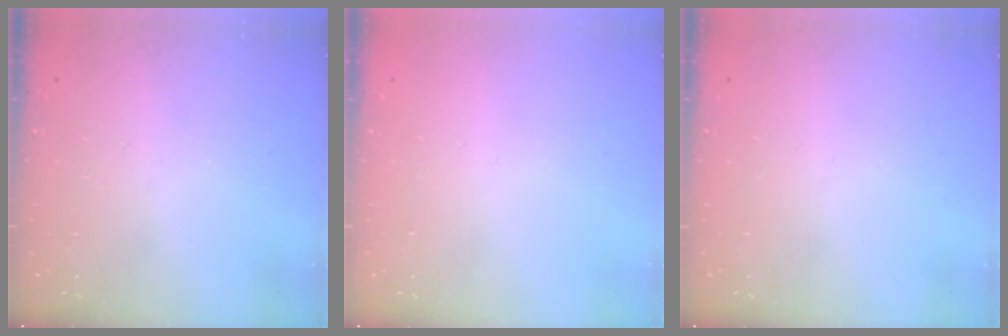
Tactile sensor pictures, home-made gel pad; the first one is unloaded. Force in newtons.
{"total": 0.0}
{"total": 0.0}